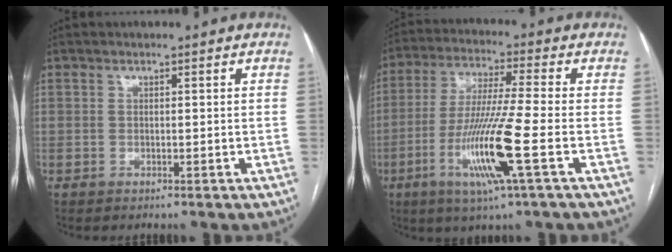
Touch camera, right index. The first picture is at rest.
{"total": 13.0, "force": [-4.4, -0.9, 12.3], "torque": [-0.248, -0.022, -0.088]}